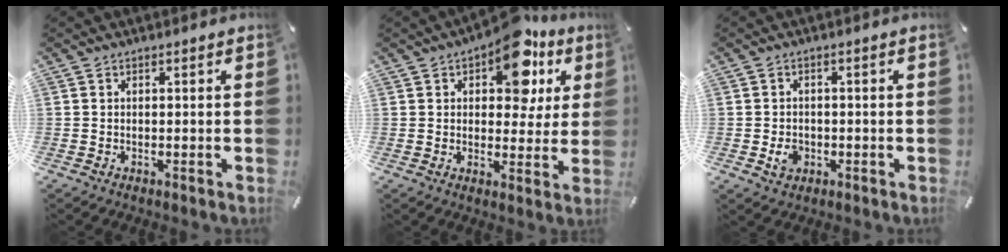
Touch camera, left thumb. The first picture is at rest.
{"total": 14.4, "force": [7.7, 7.9, 9.2], "torque": [-0.128, -0.035, 0.131]}
{"total": 3.6, "force": [-0.9, 3.0, 1.8], "torque": [-0.030, 0.000, -0.018]}